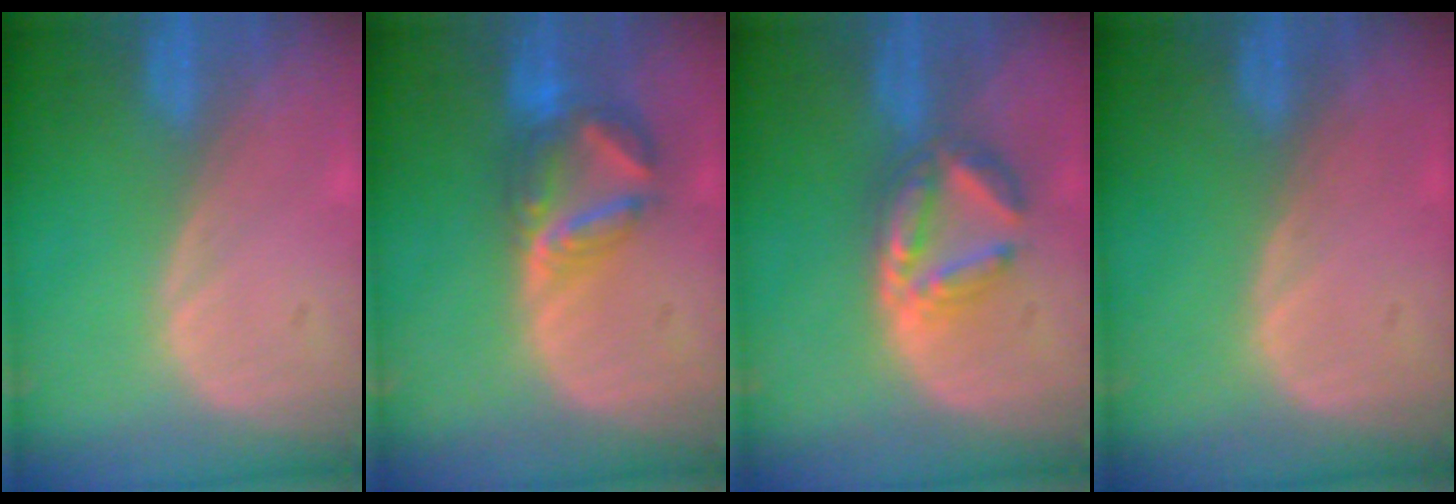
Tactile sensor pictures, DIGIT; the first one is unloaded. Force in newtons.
{"total": 6.9, "press": 6.4, "slide": 2.5}
{"total": 6.0, "press": 5.7, "slide": 1.8}
{"total": 0.0}